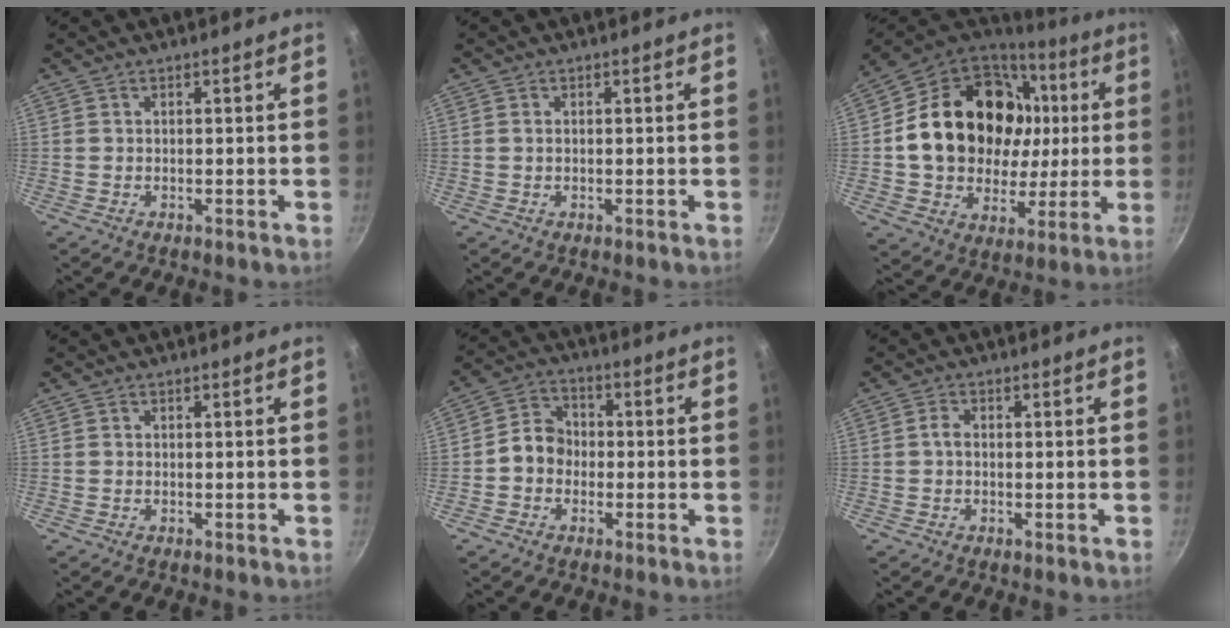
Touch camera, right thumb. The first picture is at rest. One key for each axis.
{"total": 0.6, "fx": 0.1, "fy": 0.4, "fz": 0.5, "tx": -0.009, "ty": 0.002, "tz": 0.002}
{"total": 27.2, "fx": 4.6, "fy": 20.9, "fz": 16.7, "tx": -0.267, "ty": 0.026, "tz": 0.089}
{"total": 0.0}
{"total": 6.3, "fx": -1.0, "fy": 5.3, "fz": 3.2, "tx": -0.024, "ty": 0.023, "tz": -0.034}
{"total": 1.7, "fx": -0.2, "fy": 1.0, "fz": 1.4, "tx": -0.033, "ty": 0.007, "tz": -0.009}